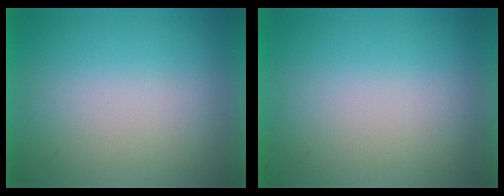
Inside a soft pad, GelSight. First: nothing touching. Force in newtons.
{"total": 0.0}